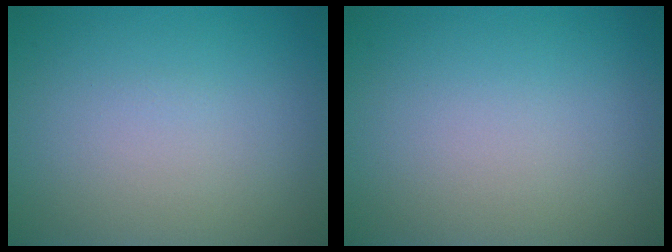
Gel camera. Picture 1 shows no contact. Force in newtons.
{"total": 0.0}